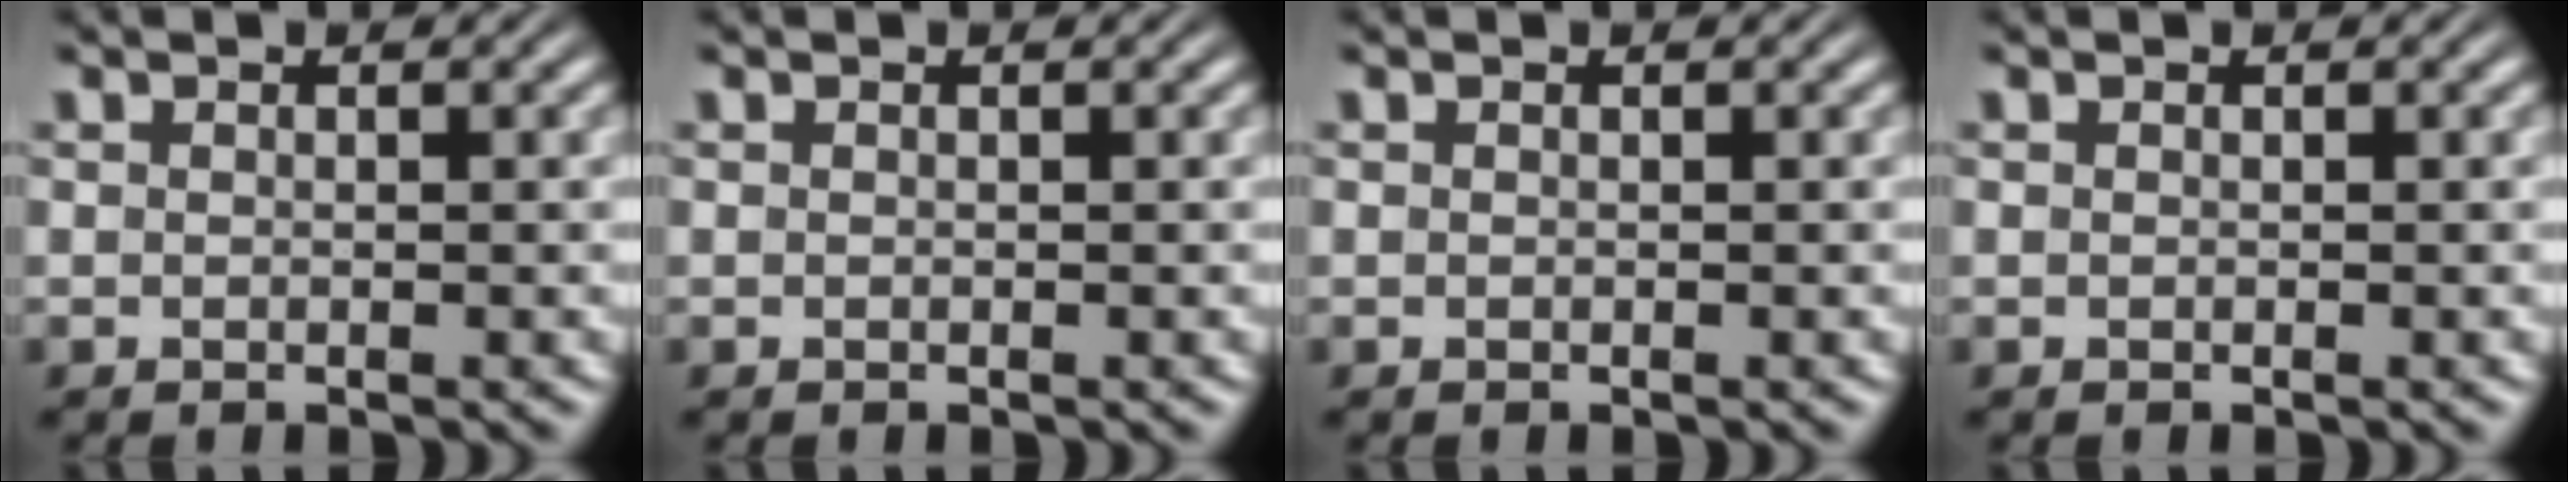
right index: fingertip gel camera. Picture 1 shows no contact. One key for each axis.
{"total": 0.0}
{"total": 0.0}
{"total": 0.0}